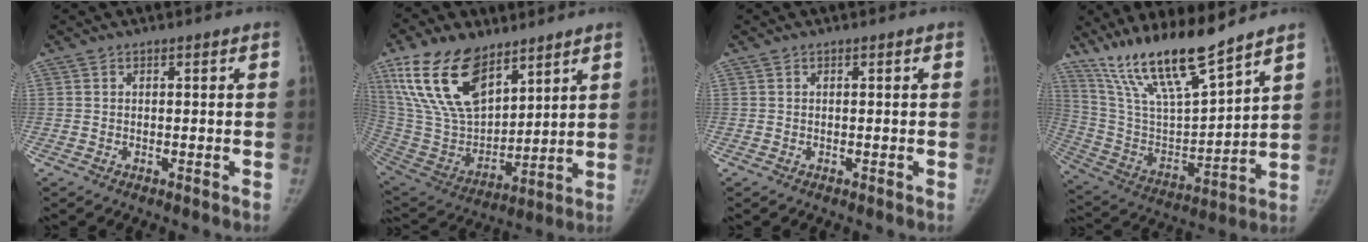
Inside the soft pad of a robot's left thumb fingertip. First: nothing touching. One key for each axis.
{"total": 21.7, "fx": 12.9, "fy": 11.4, "fz": 13.2, "tx": -0.238, "ty": -0.048, "tz": 0.257}
{"total": 0.0}
{"total": 18.6, "fx": 14.8, "fy": 2.6, "fz": 11.0, "tx": -0.181, "ty": -0.075, "tz": 0.283}